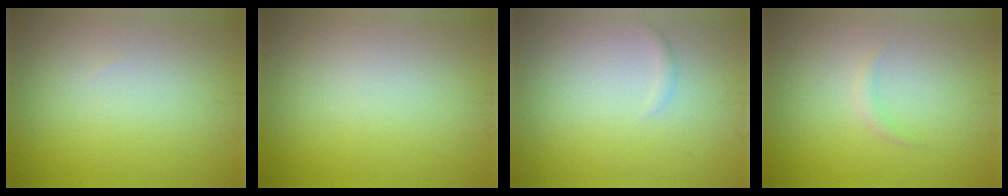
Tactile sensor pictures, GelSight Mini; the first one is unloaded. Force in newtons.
{"total": 0.0}
{"total": 0.5, "press": 0.5, "slide": 0.0}
{"total": 0.7, "press": 0.7, "slide": 0.0}